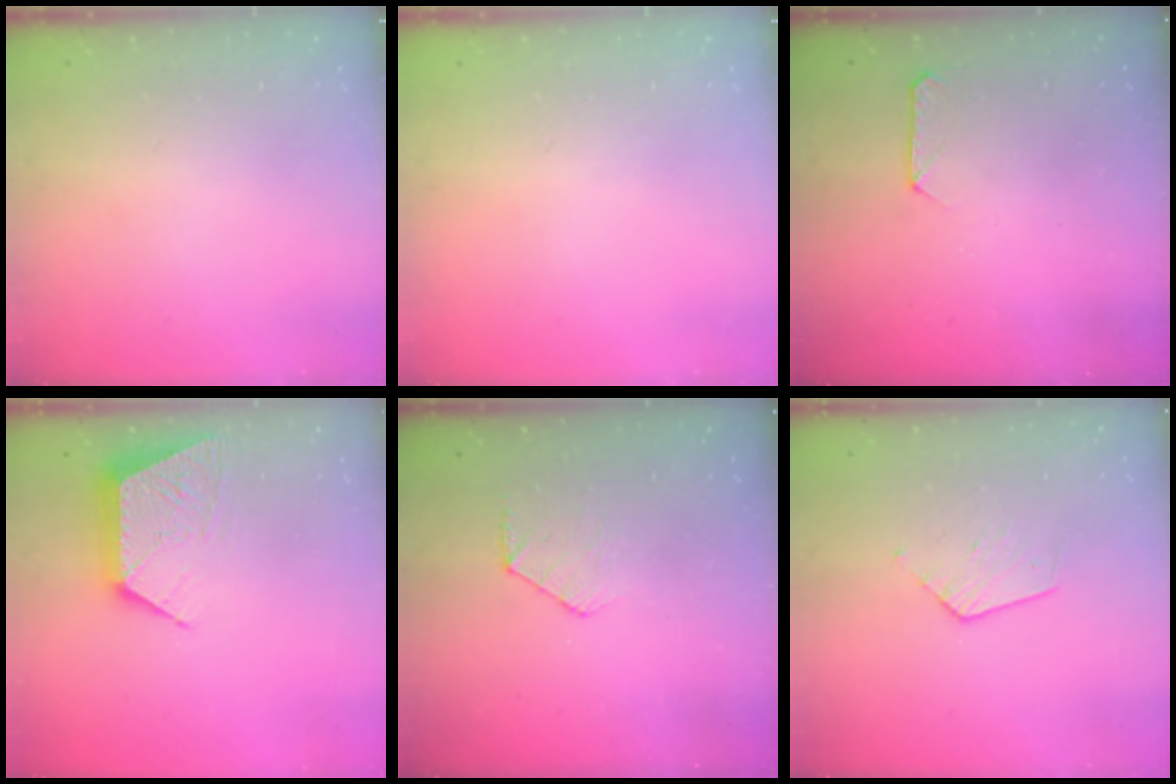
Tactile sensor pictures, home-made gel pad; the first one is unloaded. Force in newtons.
{"total": 0.0}
{"total": 7.4, "press": 7.4, "slide": 0.6}
{"total": 10.6, "press": 10.6, "slide": 0.7}
{"total": 6.3, "press": 6.2, "slide": 0.7}
{"total": 6.0, "press": 6.0, "slide": 0.5}